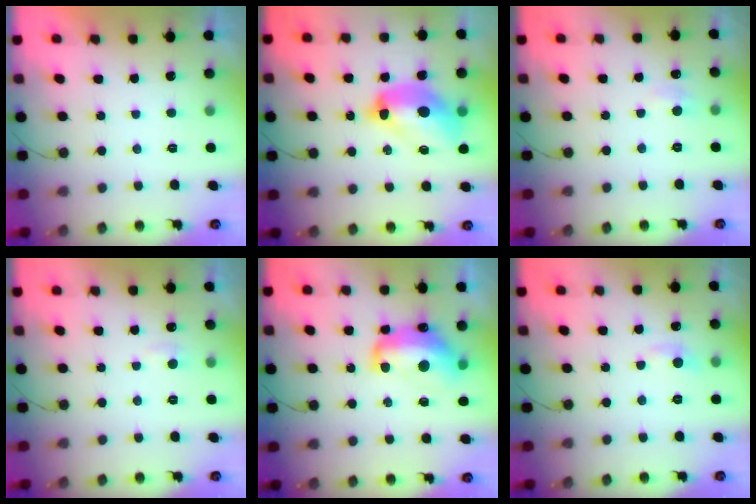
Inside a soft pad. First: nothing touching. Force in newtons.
{"total": 14.6, "press": 14.6, "slide": 1.2}
{"total": 5.4, "press": 5.3, "slide": 0.7}
{"total": 3.3, "press": 3.3, "slide": 0.4}
{"total": 14.5, "press": 14.5, "slide": 1.3}
{"total": 5.9, "press": 5.9, "slide": 0.9}